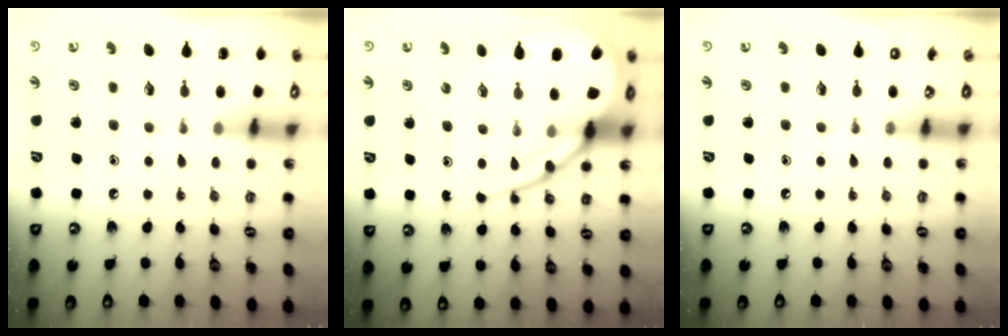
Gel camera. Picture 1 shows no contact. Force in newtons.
{"total": 13.8, "press": 13.7, "slide": 1.3}
{"total": 0.0}